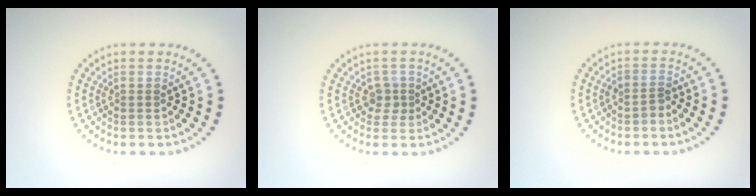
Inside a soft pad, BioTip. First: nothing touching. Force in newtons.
{"total": 1.6, "press": 1.2, "slide": 1.0}
{"total": 1.3, "press": 0.9, "slide": 0.9}